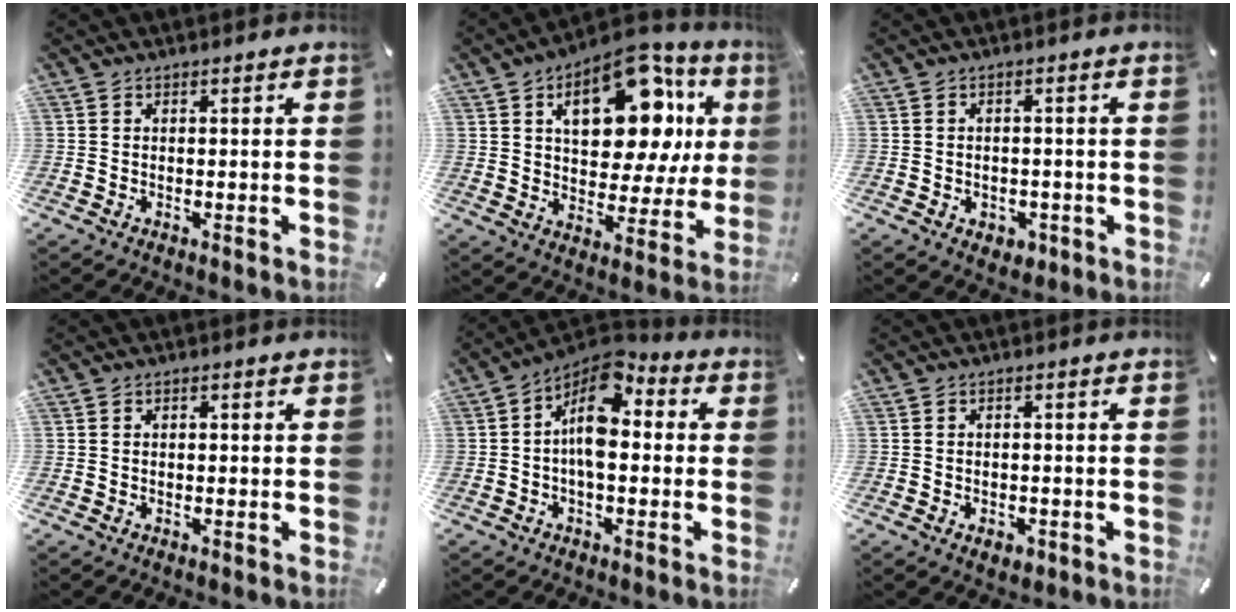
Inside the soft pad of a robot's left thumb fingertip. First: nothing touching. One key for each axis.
{"total": 22.1, "fx": 9.0, "fy": 12.4, "fz": 15.9, "tx": -0.220, "ty": -0.052, "tz": 0.147}
{"total": 3.1, "fx": -0.9, "fy": 2.6, "fz": 1.3, "tx": -0.015, "ty": 0.001, "tz": -0.019}
{"total": 0.9, "fx": 0.0, "fy": 0.6, "fz": 0.6, "tx": -0.012, "ty": 0.004, "tz": -0.002}
{"total": 11.4, "fx": 1.0, "fy": 6.5, "fz": 9.3, "tx": -0.164, "ty": -0.023, "tz": 0.018}
{"total": 2.7, "fx": -1.2, "fy": 2.0, "fz": 1.5, "tx": -0.027, "ty": 0.004, "tz": -0.021}